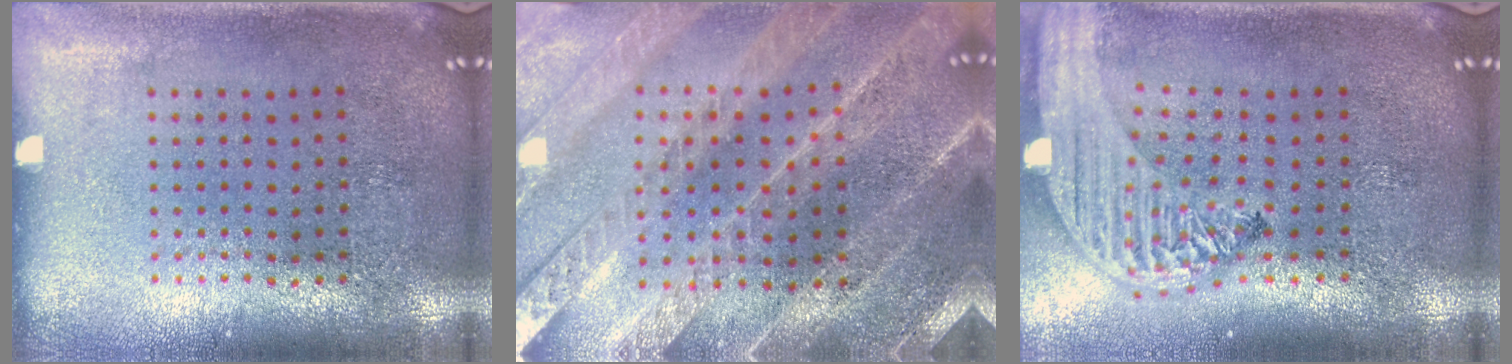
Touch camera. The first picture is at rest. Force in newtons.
{"total": 2.5, "press": 2.5, "slide": 0.3}
{"total": 2.8, "press": 2.3, "slide": 1.6}